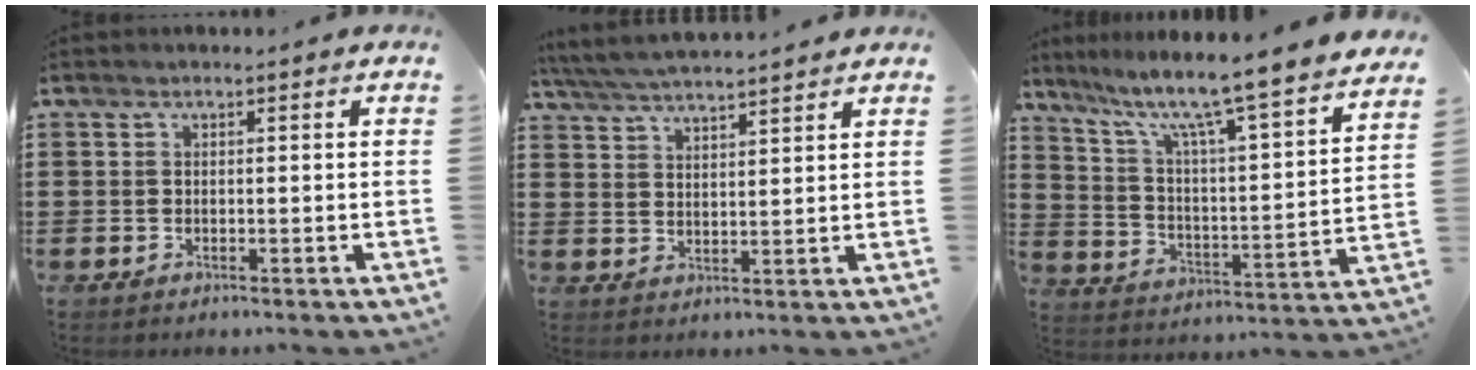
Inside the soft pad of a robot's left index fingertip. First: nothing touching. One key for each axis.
{"total": 4.7, "fx": 4.5, "fy": -0.2, "fz": 1.2, "tx": -0.039, "ty": -0.020, "tz": 0.080}
{"total": 8.3, "fx": 6.9, "fy": -0.7, "fz": 4.6, "tx": -0.111, "ty": -0.069, "tz": 0.102}